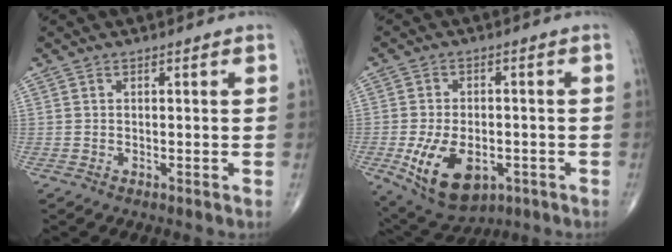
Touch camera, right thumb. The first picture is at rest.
{"total": 12.8, "force": [-4.2, 7.6, 9.4], "torque": [-0.156, 0.004, -0.052]}